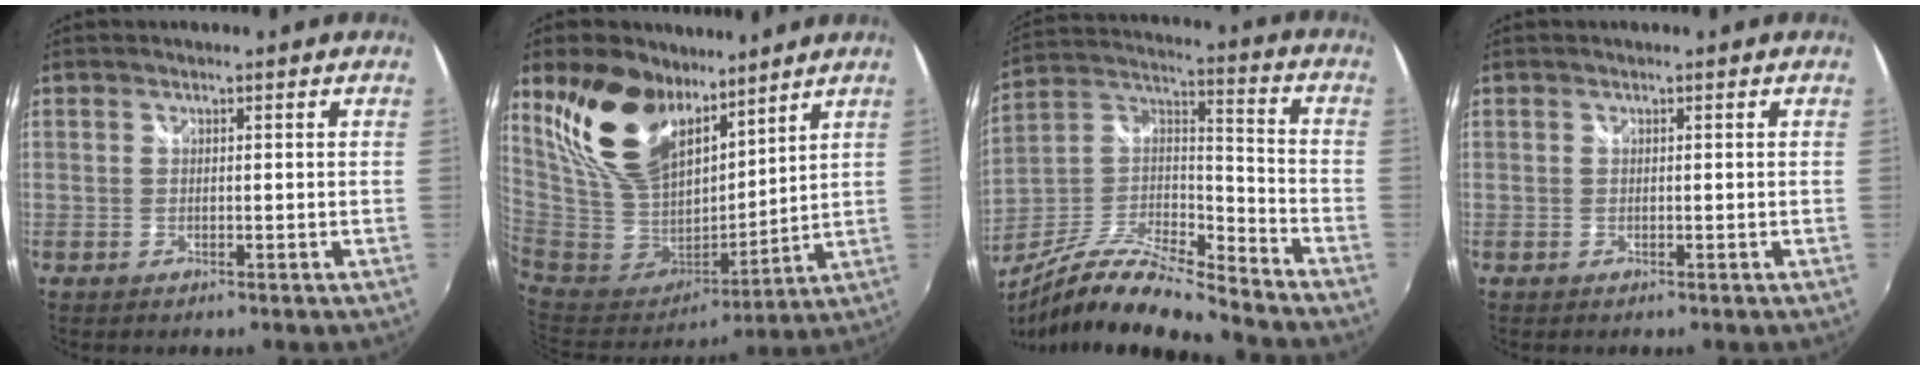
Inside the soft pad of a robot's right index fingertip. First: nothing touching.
{"total": 21.9, "force": [14.4, 11.9, 11.4], "torque": [-0.262, 0.031, 0.290]}
{"total": 17.2, "force": [-14.1, 2.9, 9.5], "torque": [-0.188, -0.003, -0.271]}
{"total": 0.0}